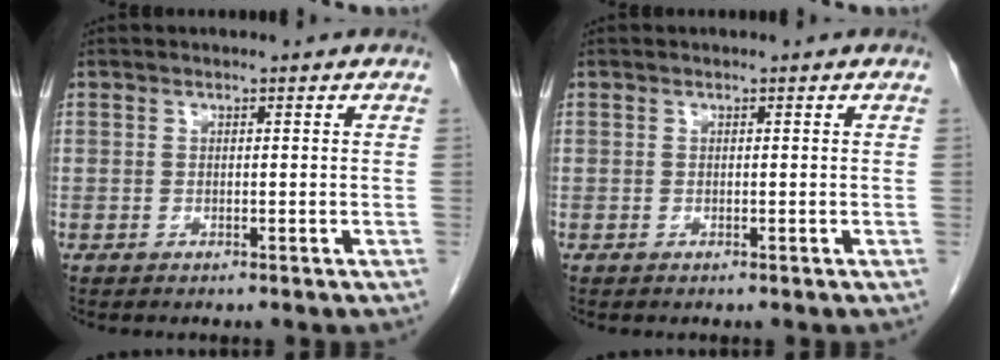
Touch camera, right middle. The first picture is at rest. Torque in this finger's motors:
{"motor_torque": [-0.02, 0.16, -0.03, -0.01]}